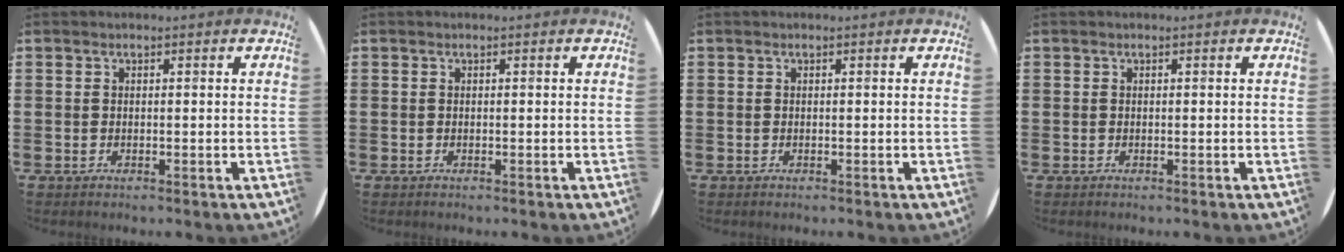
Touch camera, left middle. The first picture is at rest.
{"total": 0.0}
{"total": 0.0}
{"total": 0.0}